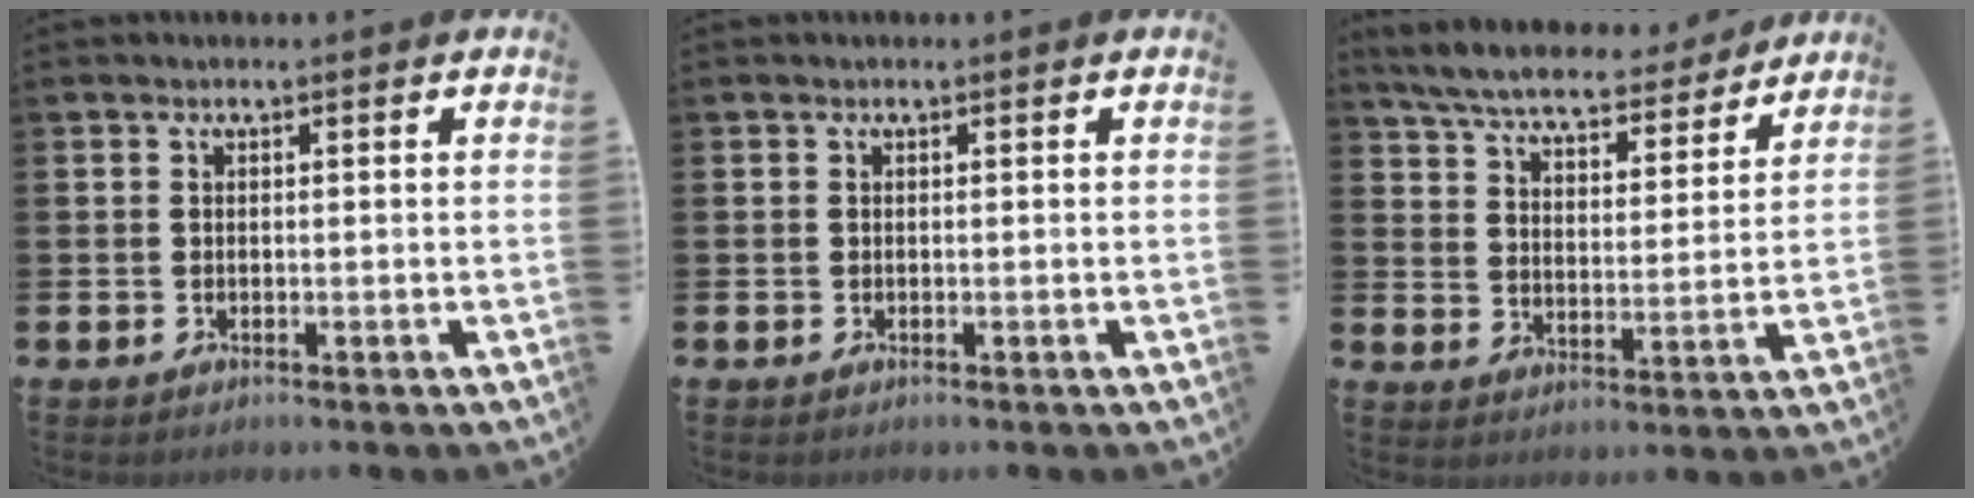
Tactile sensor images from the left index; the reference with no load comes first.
{"total": 0.0}
{"total": 7.0, "force": [6.6, 1.1, 2.0], "torque": [-0.073, -0.042, 0.114]}